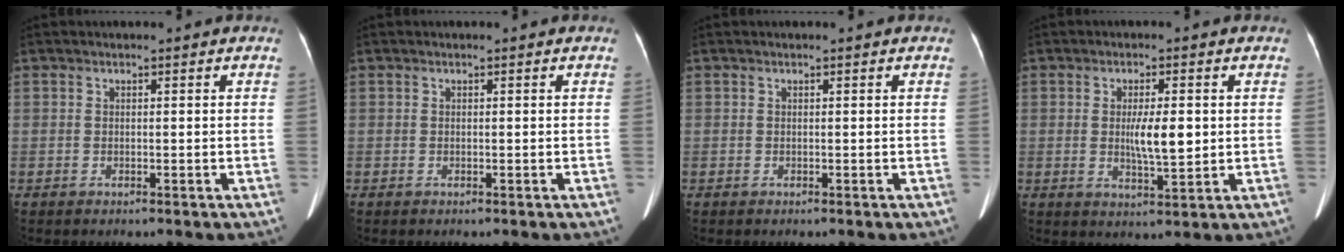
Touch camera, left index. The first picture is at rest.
{"total": 0.0}
{"total": 0.0}
{"total": 5.5, "force": [0.3, 1.2, 5.4], "torque": [-0.094, -0.005, 0.007]}